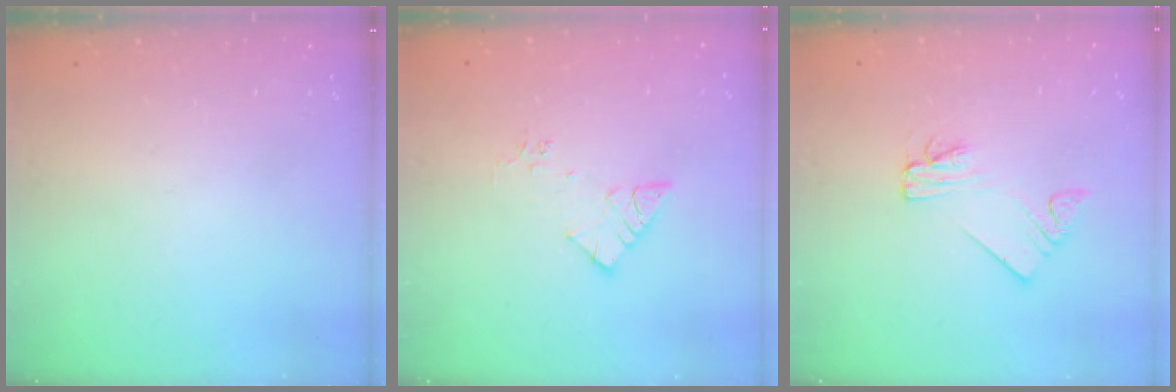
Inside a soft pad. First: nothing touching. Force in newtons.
{"total": 7.2, "press": 7.2, "slide": 0.5}
{"total": 2.2, "press": 2.2, "slide": 0.1}